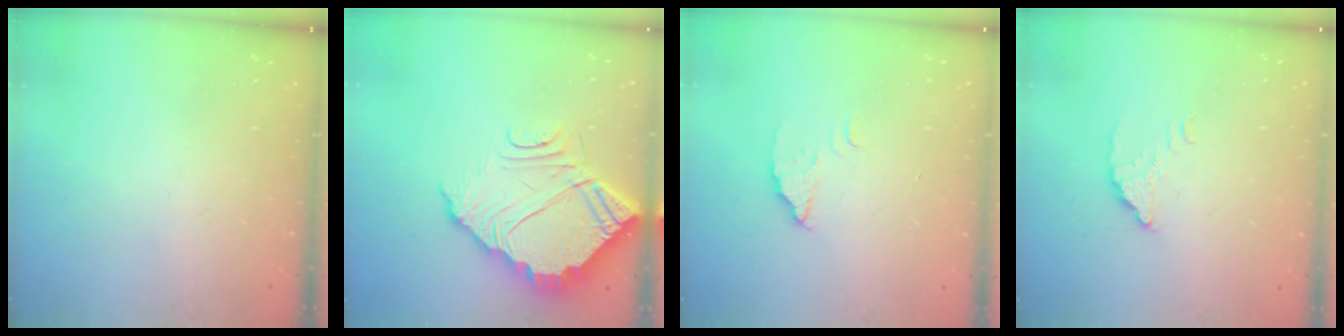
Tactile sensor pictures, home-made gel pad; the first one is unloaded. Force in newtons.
{"total": 9.5, "press": 9.5, "slide": 0.6}
{"total": 2.7, "press": 2.6, "slide": 0.4}
{"total": 2.2, "press": 2.2, "slide": 0.0}